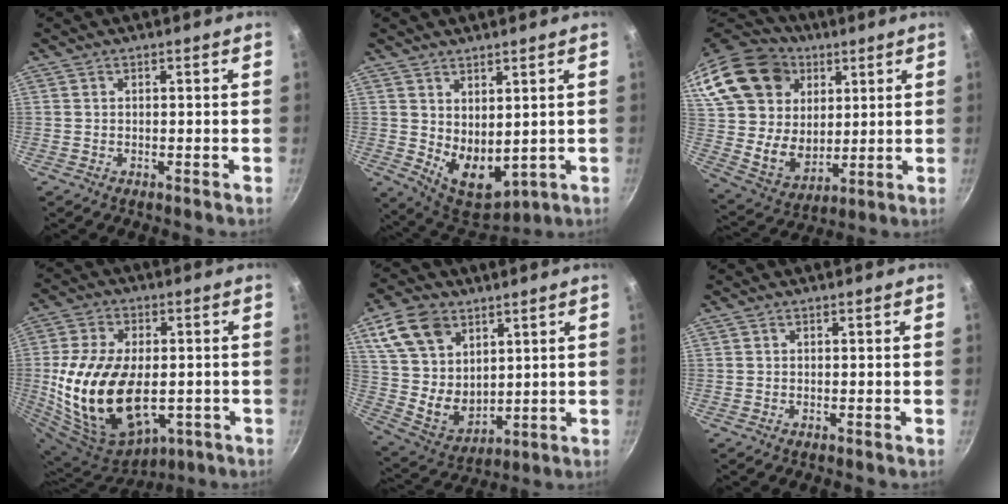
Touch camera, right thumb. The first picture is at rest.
{"total": 9.1, "force": [2.1, 5.5, 6.9], "torque": [-0.082, -0.035, 0.057]}
{"total": 28.7, "force": [11.9, 21.6, 14.6], "torque": [-0.290, 0.008, 0.231]}
{"total": 23.5, "force": [-2.7, 14.4, 18.4], "torque": [-0.349, 0.000, -0.030]}
{"total": 16.1, "force": [7.4, 11.2, 8.8], "torque": [-0.133, -0.031, 0.158]}
{"total": 0.0}